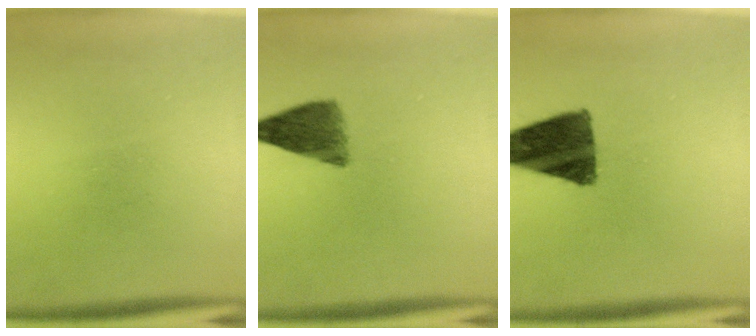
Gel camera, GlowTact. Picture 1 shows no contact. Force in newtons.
{"total": 6.3}
{"total": 12.4}